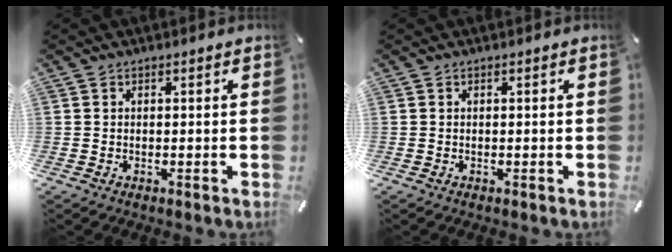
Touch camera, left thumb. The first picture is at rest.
{"total": 0.0}